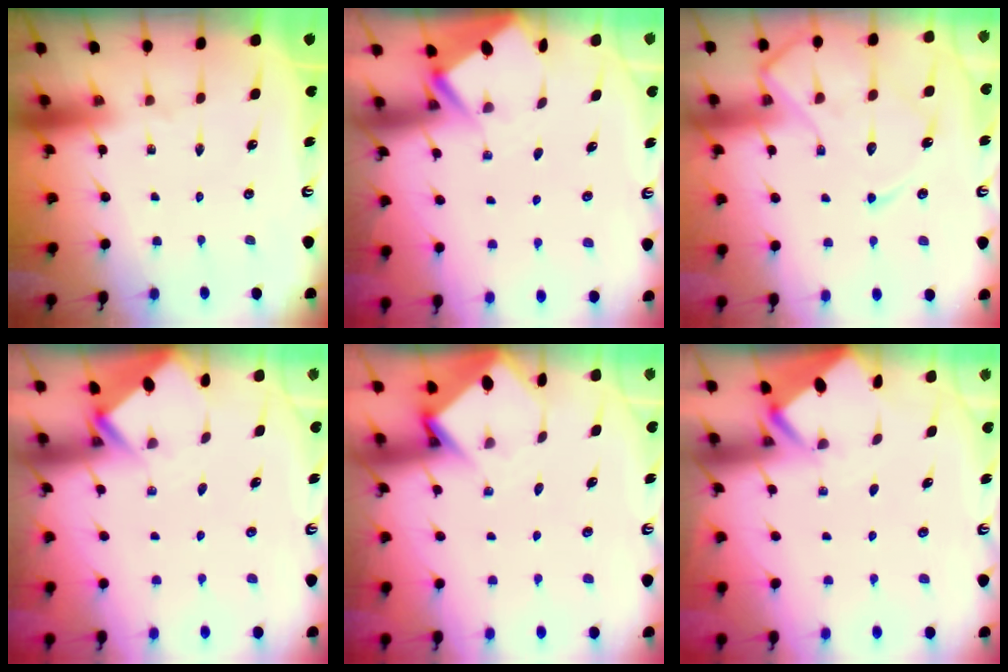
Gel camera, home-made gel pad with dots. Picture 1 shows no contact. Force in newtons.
{"total": 2.8, "press": 2.8, "slide": 0.4}
{"total": 12.8, "press": 12.8, "slide": 1.2}
{"total": 2.9, "press": 2.9, "slide": 0.2}
{"total": 3.7, "press": 3.7, "slide": 0.2}
{"total": 2.5, "press": 2.5, "slide": 0.2}